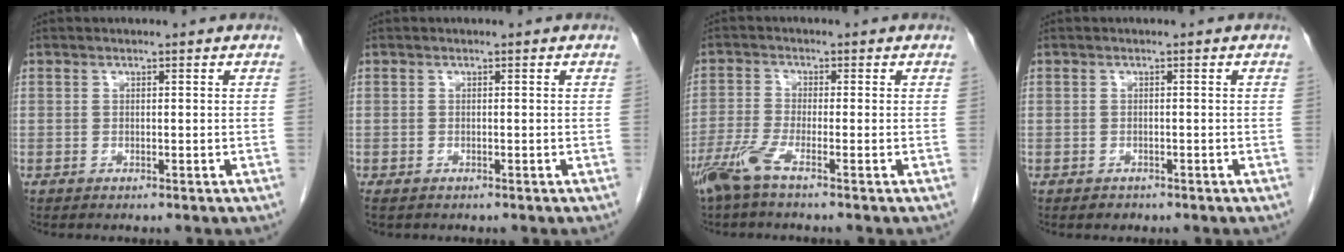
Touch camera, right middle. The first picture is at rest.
{"total": 1.3, "force": [-0.9, 0.7, 0.5], "torque": [-0.012, -0.002, -0.010]}
{"total": 4.5, "force": [-3.1, -0.2, 3.3], "torque": [-0.075, -0.010, -0.069]}
{"total": 1.1, "force": [-0.8, 0.7, 0.1], "torque": [-0.005, 0.001, -0.010]}